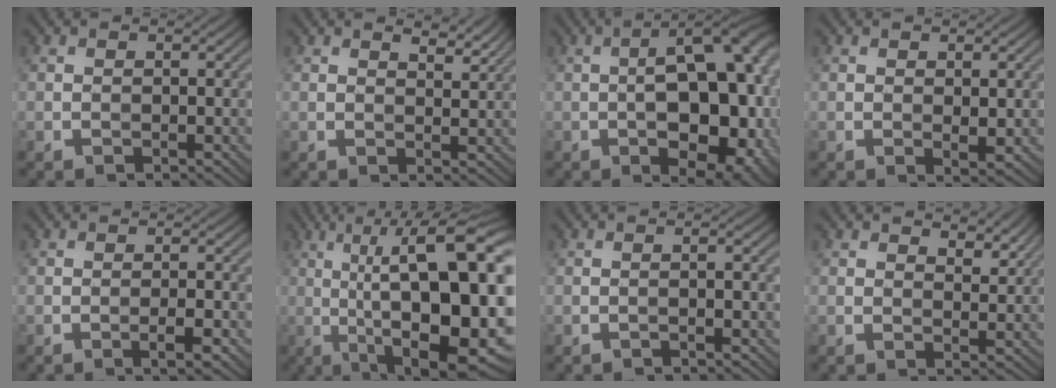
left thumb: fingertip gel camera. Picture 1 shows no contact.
{"total": 3.5, "force": [2.8, 0.9, 1.9], "torque": [-0.034, -0.006, 0.050]}
{"total": 17.0, "force": [-2.5, 8.0, 14.7], "torque": [-0.165, 0.013, -0.043]}
{"total": 1.4, "force": [0.4, 0.5, 1.2], "torque": [-0.025, -0.006, 0.012]}
{"total": 2.1, "force": [-1.1, 0.0, 1.8], "torque": [-0.032, 0.006, -0.018]}
{"total": 19.9, "force": [-0.5, 6.0, 19.0], "torque": [-0.272, 0.028, 0.001]}
{"total": 1.3, "force": [-0.4, -0.2, 1.2], "torque": [-0.024, 0.004, -0.008]}
{"total": 4.5, "force": [3.4, 1.7, 2.4], "torque": [-0.040, -0.005, 0.058]}